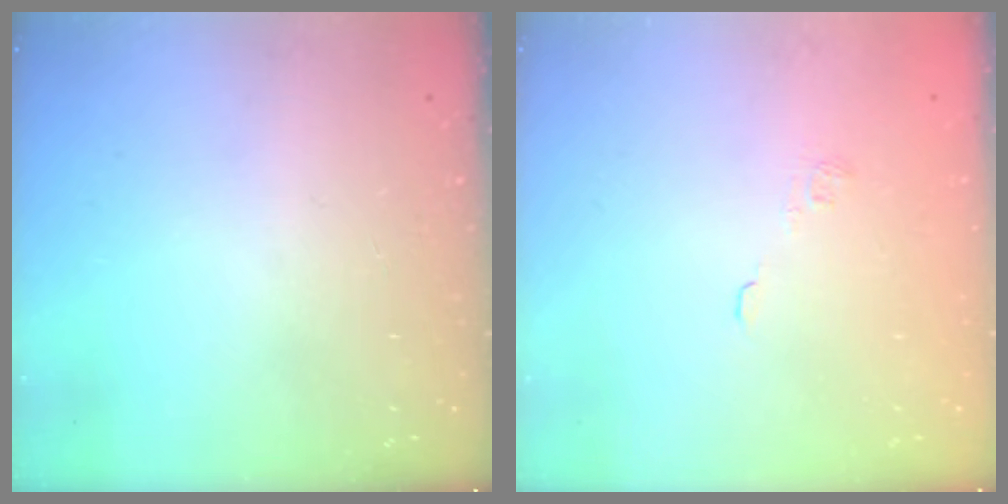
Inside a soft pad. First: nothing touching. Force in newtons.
{"total": 2.0, "press": 1.5, "slide": 1.3}